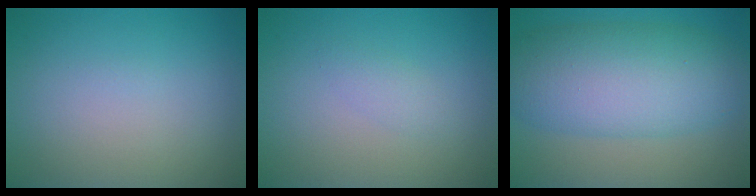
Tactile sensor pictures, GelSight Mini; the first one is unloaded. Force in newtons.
{"total": 1.1, "press": 1.1, "slide": 0.0}
{"total": 9.5, "press": 9.5, "slide": 0.1}